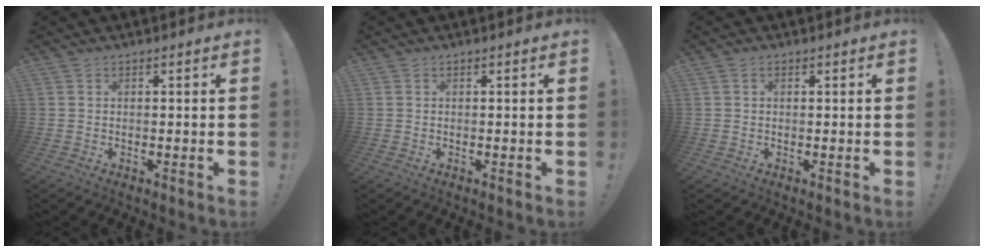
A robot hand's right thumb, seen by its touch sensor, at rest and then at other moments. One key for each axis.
{"total": 0.0}
{"total": 0.7, "fx": 0.2, "fy": 0.5, "fz": 0.4, "tx": -0.009, "ty": 0.003, "tz": 0.003}